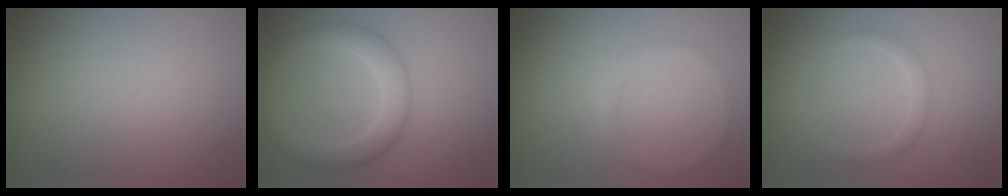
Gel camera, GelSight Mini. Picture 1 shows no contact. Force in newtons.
{"total": 3.9, "press": 3.9, "slide": 0.1}
{"total": 1.0, "press": 1.0, "slide": 0.1}
{"total": 1.4, "press": 1.4, "slide": 0.0}